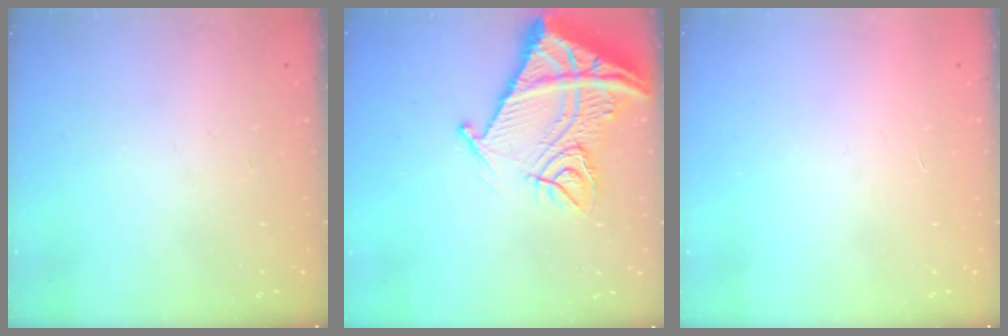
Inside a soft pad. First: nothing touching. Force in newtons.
{"total": 19.6, "press": 19.5, "slide": 2.1}
{"total": 1.5, "press": 1.5, "slide": 0.1}